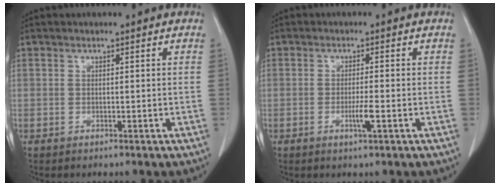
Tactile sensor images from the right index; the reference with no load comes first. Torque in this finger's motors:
{"motor_torque": [0.88, -0.10, 0.38, 0.09]}